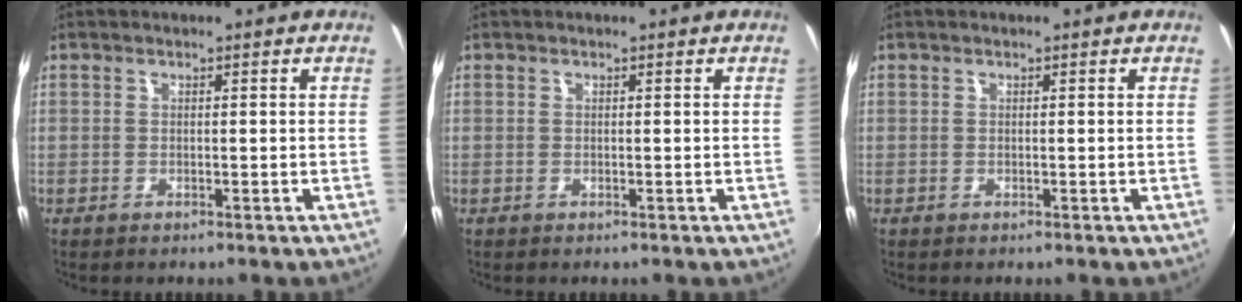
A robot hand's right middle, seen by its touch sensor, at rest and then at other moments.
{"total": 0.0}
{"total": 0.0}